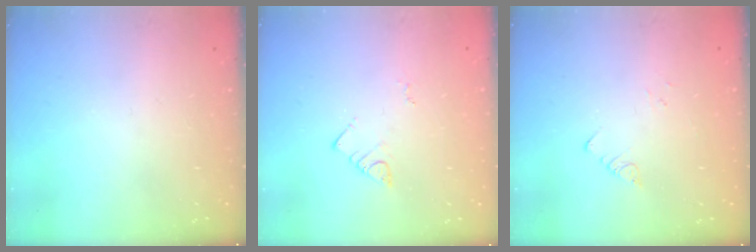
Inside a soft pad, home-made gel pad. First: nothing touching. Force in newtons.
{"total": 3.5, "press": 3.5, "slide": 0.6}
{"total": 1.5, "press": 1.4, "slide": 0.1}